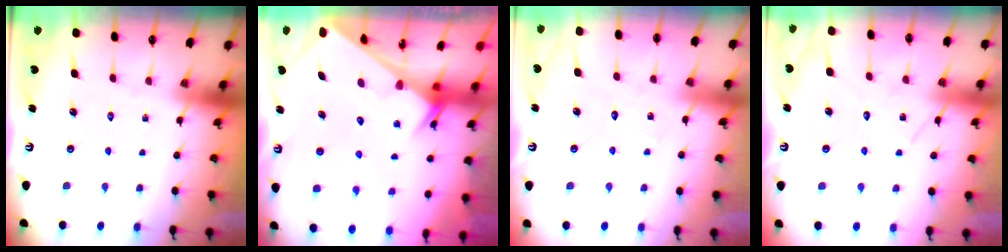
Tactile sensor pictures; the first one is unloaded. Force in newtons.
{"total": 3.4, "press": 3.4, "slide": 0.4}
{"total": 5.5, "press": 5.5, "slide": 0.4}
{"total": 8.7, "press": 8.7, "slide": 0.5}